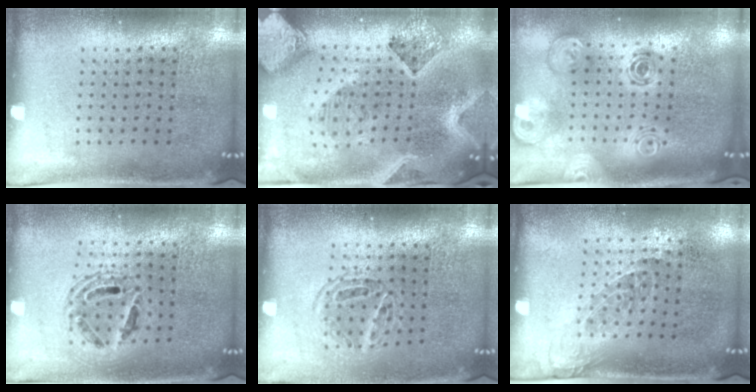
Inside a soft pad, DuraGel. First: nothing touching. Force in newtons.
{"total": 3.6, "press": 2.9, "slide": 2.1}
{"total": 2.0, "press": 1.7, "slide": 1.0}
{"total": 1.4, "press": 1.2, "slide": 0.6}
{"total": 1.4, "press": 1.1, "slide": 0.8}
{"total": 1.2, "press": 1.0, "slide": 0.7}